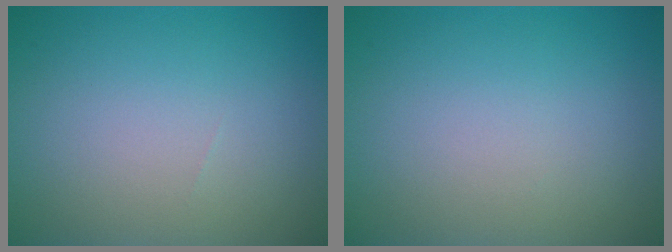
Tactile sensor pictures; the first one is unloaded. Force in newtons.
{"total": 0.0}